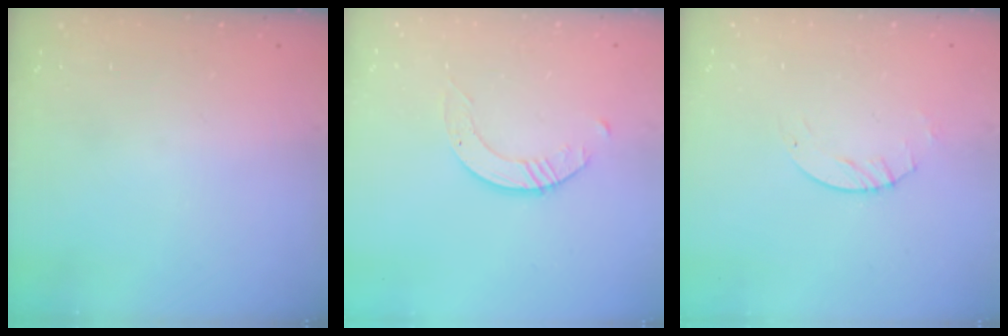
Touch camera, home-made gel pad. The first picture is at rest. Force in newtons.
{"total": 2.6, "press": 2.6, "slide": 0.3}
{"total": 2.6, "press": 2.6, "slide": 0.3}